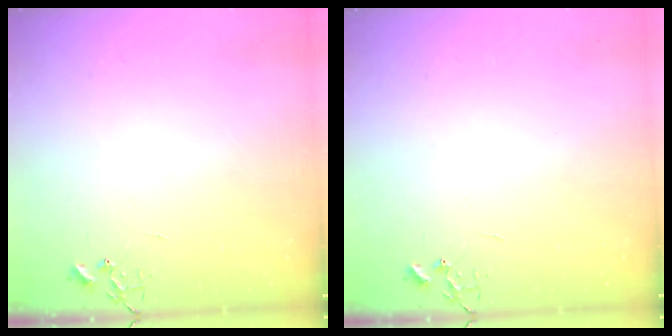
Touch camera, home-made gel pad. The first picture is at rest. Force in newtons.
{"total": 0.0}